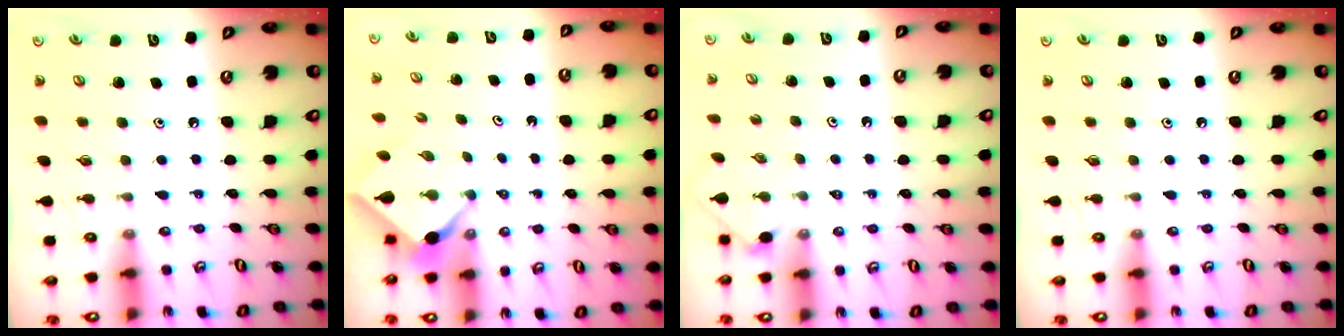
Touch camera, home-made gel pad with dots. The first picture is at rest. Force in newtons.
{"total": 2.4, "press": 2.4, "slide": 0.3}
{"total": 0.7, "press": 0.6, "slide": 0.2}
{"total": 0.0}